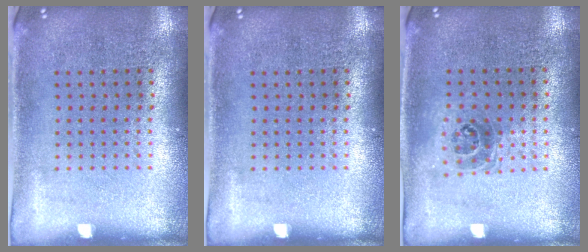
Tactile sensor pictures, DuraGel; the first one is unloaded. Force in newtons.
{"total": 0.0}
{"total": 1.1, "press": 0.9, "slide": 0.5}